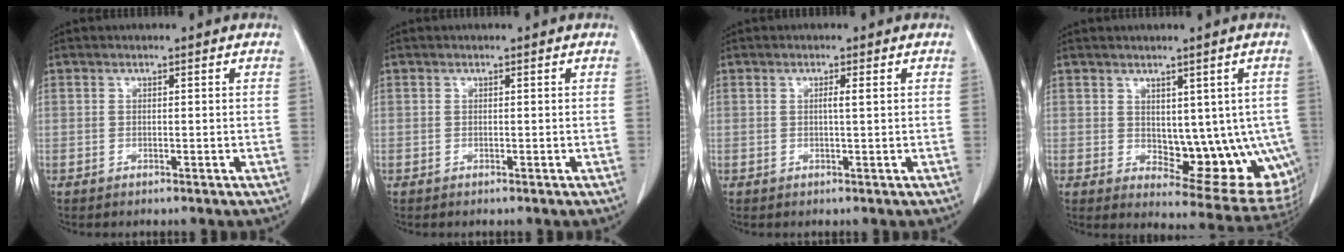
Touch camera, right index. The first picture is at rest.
{"total": 0.0}
{"total": 1.2, "force": [0.2, -0.2, 1.1], "torque": [-0.021, 0.001, 0.003]}
{"total": 12.9, "force": [-0.9, 6.6, 11.0], "torque": [-0.114, -0.005, 0.005]}